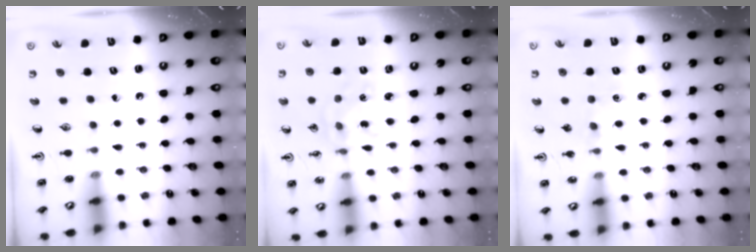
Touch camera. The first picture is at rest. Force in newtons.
{"total": 1.7, "press": 1.7, "slide": 0.1}
{"total": 1.2, "press": 1.2, "slide": 0.3}